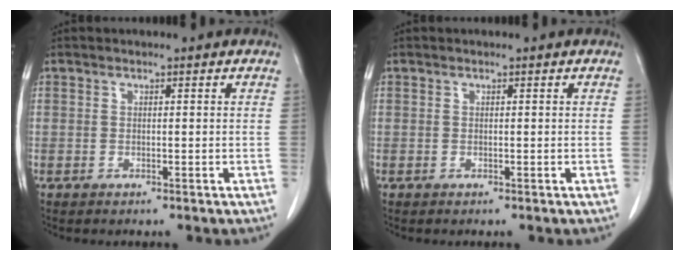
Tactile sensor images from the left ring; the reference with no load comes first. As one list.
[{"total": 0.0}]